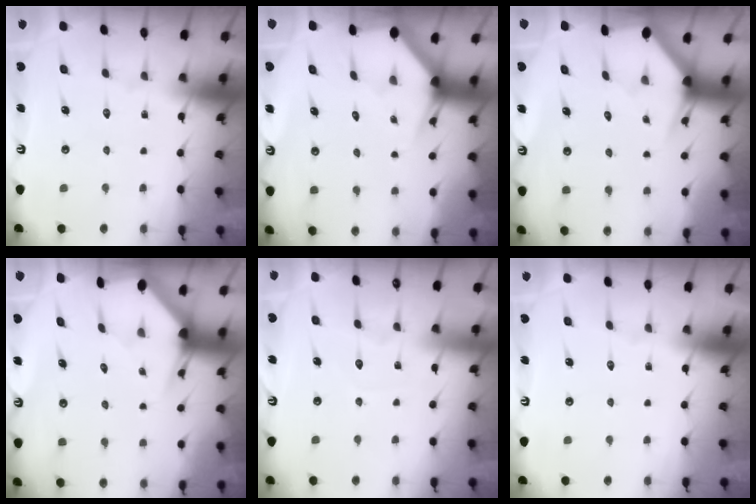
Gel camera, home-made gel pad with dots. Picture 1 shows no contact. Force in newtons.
{"total": 3.0, "press": 3.0, "slide": 0.0}
{"total": 2.9, "press": 2.9, "slide": 0.1}
{"total": 2.8, "press": 2.8, "slide": 0.1}
{"total": 4.0, "press": 3.9, "slide": 0.4}
{"total": 0.0}